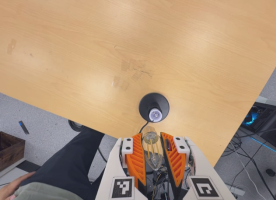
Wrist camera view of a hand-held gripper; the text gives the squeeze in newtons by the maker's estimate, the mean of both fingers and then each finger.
{"total": 19.7, "left": 21.1, "right": 18.4}